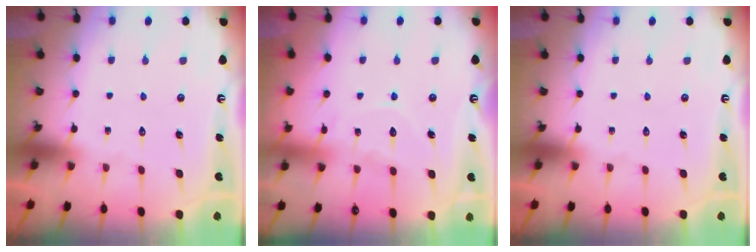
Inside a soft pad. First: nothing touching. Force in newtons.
{"total": 7.9, "press": 7.8, "slide": 0.7}
{"total": 0.0}